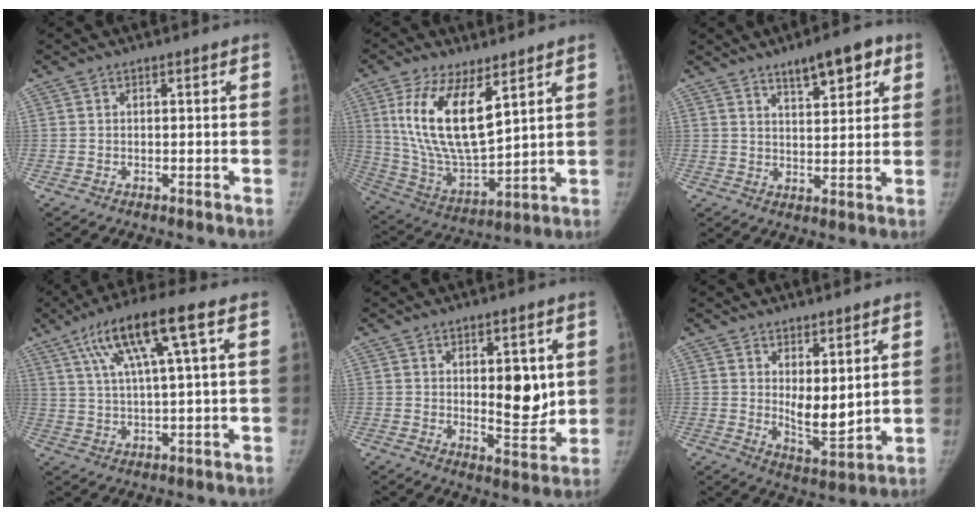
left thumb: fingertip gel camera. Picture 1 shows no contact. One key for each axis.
{"total": 17.4, "fx": 7.2, "fy": 7.3, "fz": 14.1, "tx": -0.256, "ty": -0.034, "tz": 0.151}
{"total": 8.5, "fx": 5.2, "fy": 2.8, "fz": 6.2, "tx": -0.072, "ty": -0.024, "tz": 0.079}
{"total": 13.4, "fx": 5.6, "fy": 1.6, "fz": 12.0, "tx": -0.231, "ty": 0.005, "tz": 0.099}
{"total": 10.3, "fx": 2.1, "fy": 4.9, "fz": 8.9, "tx": -0.089, "ty": -0.025, "tz": 0.038}
{"total": 7.6, "fx": 2.6, "fy": 3.1, "fz": 6.4, "tx": -0.088, "ty": -0.037, "tz": 0.056}